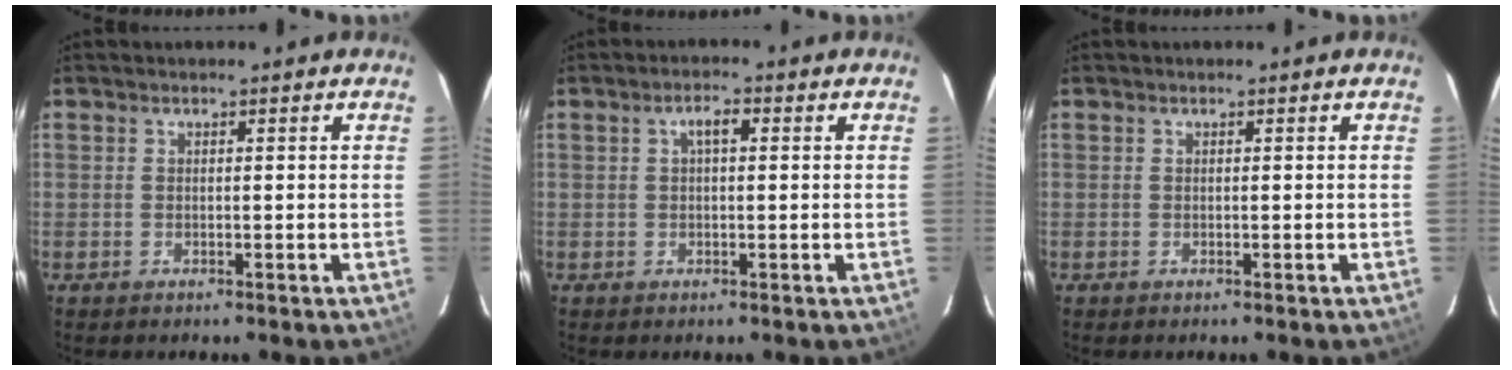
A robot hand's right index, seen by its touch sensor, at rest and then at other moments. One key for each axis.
{"total": 2.6, "fx": 0.6, "fy": 1.0, "fz": 2.3, "tx": -0.044, "ty": 0.011, "tz": 0.011}
{"total": 0.0}